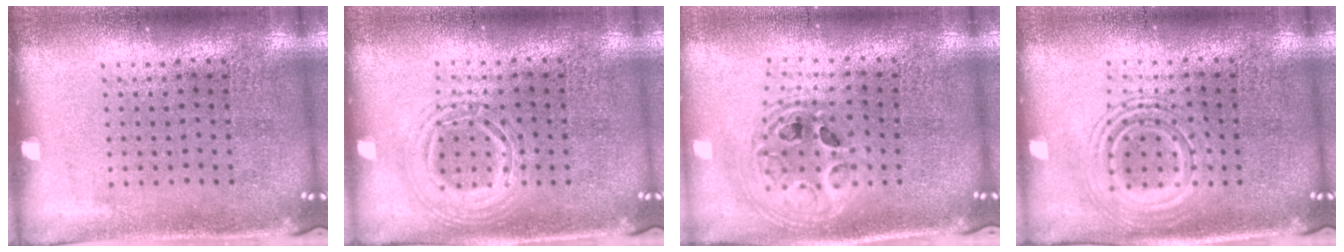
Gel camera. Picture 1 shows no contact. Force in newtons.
{"total": 2.3, "press": 2.3, "slide": 0.2}
{"total": 2.1, "press": 1.7, "slide": 1.2}
{"total": 2.6, "press": 2.6, "slide": 0.5}